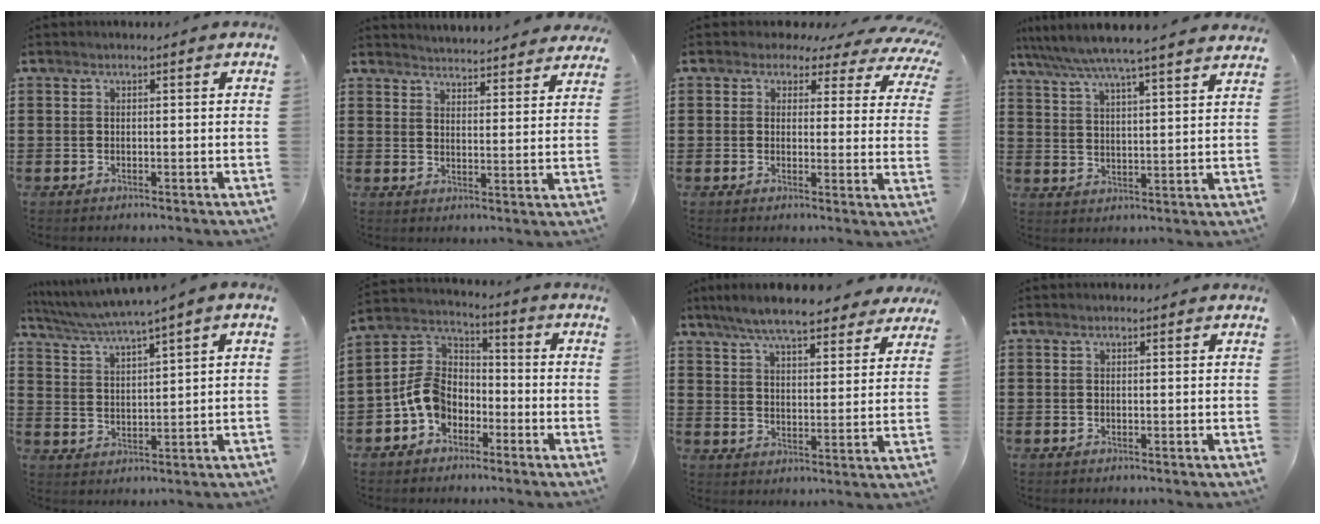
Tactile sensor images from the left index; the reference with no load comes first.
{"total": 4.0, "force": [4.0, -0.2, -0.1], "torque": [-0.007, -0.029, 0.068]}
{"total": 3.1, "force": [2.2, 1.8, 1.1], "torque": [-0.029, -0.014, 0.033]}
{"total": 6.0, "force": [5.4, -0.4, 2.4], "torque": [-0.070, -0.033, 0.091]}
{"total": 3.8, "force": [3.1, -0.6, 2.1], "torque": [-0.052, -0.019, 0.049]}
{"total": 7.8, "force": [-3.1, 5.7, 4.3], "torque": [-0.133, 0.002, -0.073]}
{"total": 8.2, "force": [7.3, 0.9, 3.5], "torque": [-0.093, -0.020, 0.133]}
{"total": 0.0}